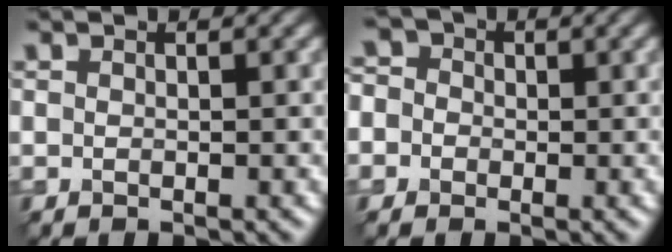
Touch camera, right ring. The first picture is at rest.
{"total": 5.9, "force": [0.7, 5.3, 2.4], "torque": [-0.050, 0.043, -0.030]}